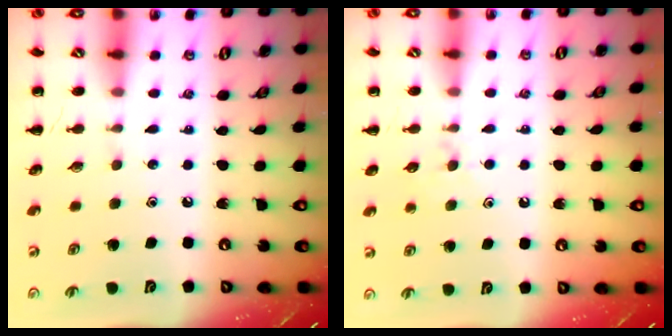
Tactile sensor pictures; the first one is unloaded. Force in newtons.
{"total": 5.3, "press": 5.0, "slide": 1.8}